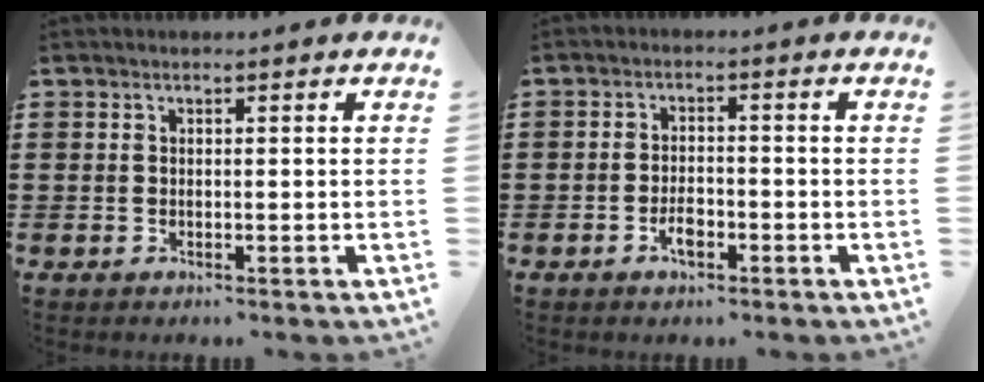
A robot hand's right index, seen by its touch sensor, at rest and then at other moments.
{"total": 3.1, "force": [-1.4, 1.4, 2.4], "torque": [-0.050, 0.002, -0.028]}